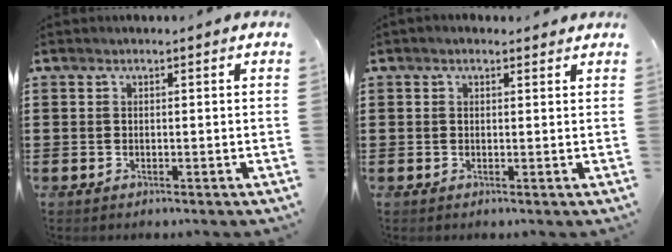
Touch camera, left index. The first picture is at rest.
{"total": 0.8, "force": [0.6, 0.4, 0.4], "torque": [-0.009, 0.004, 0.011]}